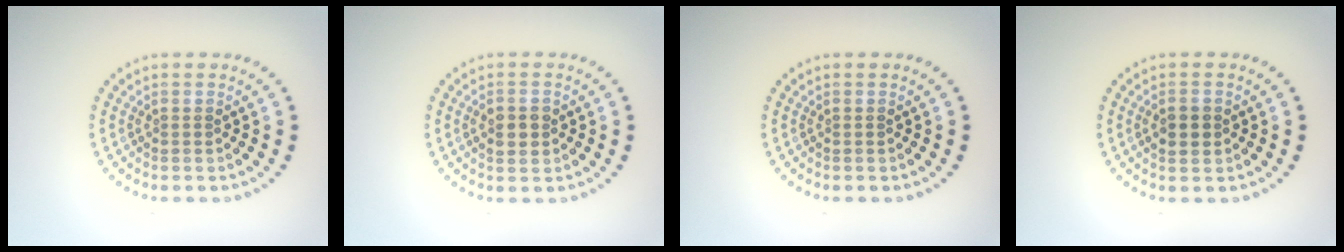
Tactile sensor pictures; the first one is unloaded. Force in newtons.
{"total": 2.5, "press": 2.5, "slide": 0.1}
{"total": 0.0}
{"total": 2.4, "press": 2.4, "slide": 0.1}